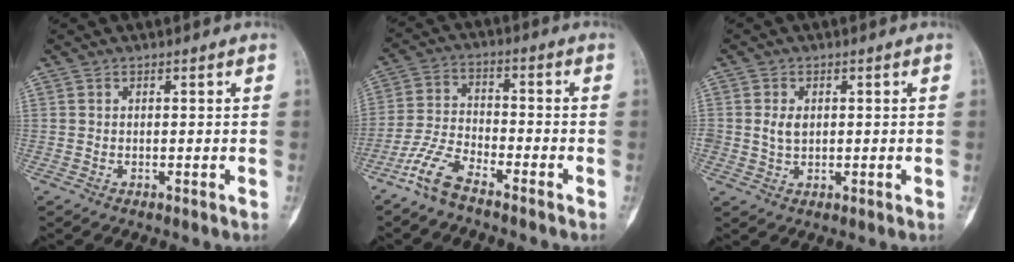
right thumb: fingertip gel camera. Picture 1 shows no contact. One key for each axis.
{"total": 7.6, "fx": -5.7, "fy": 2.5, "fz": 4.3, "tx": -0.103, "ty": 0.030, "tz": -0.121}
{"total": 3.1, "fx": 0.5, "fy": 2.2, "fz": 2.1, "tx": -0.029, "ty": -0.001, "tz": 0.012}